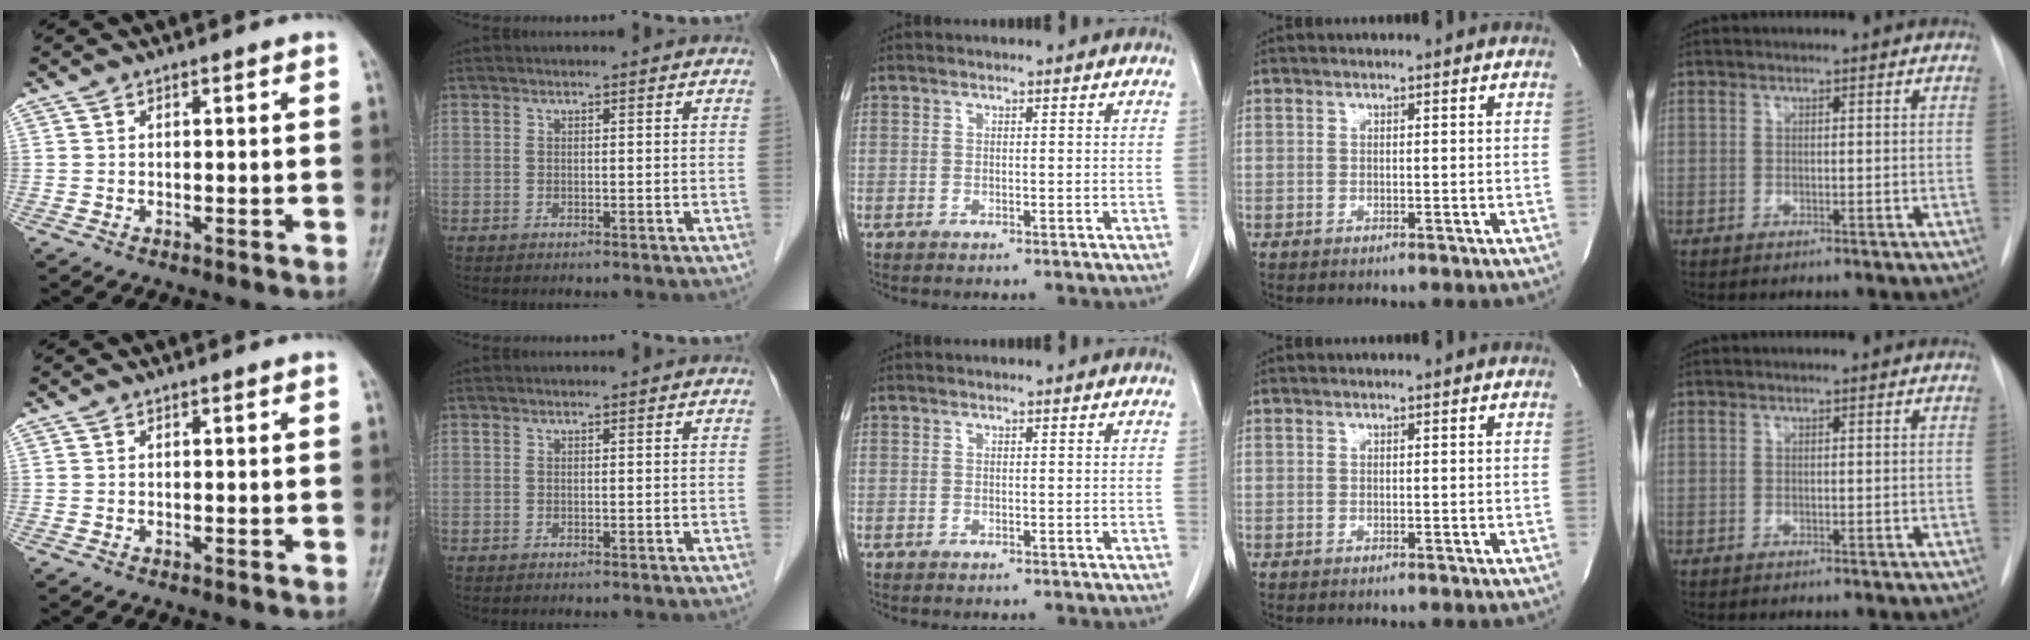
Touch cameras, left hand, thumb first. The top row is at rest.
{}